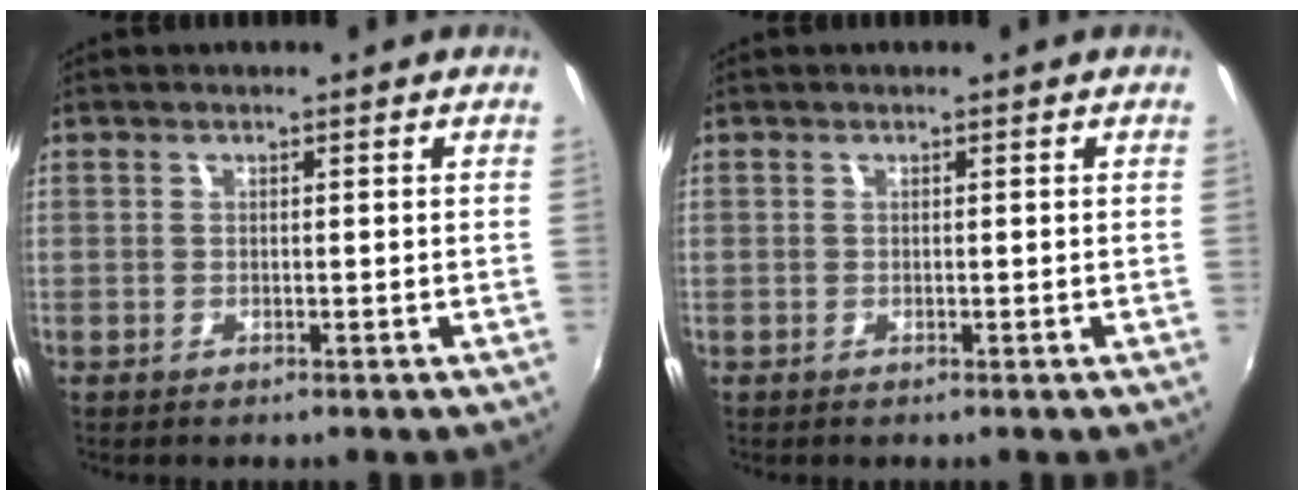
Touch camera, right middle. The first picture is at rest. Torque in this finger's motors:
{"motor_torque": [0.00, 0.00, 0.00, 0.00]}